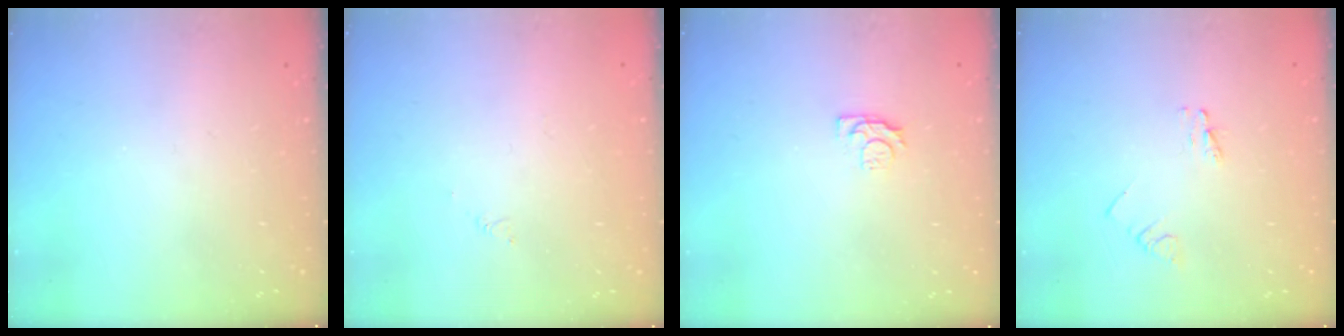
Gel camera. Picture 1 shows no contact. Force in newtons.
{"total": 1.6, "press": 1.5, "slide": 0.3}
{"total": 3.9, "press": 3.9, "slide": 0.5}
{"total": 2.6, "press": 2.6, "slide": 0.4}